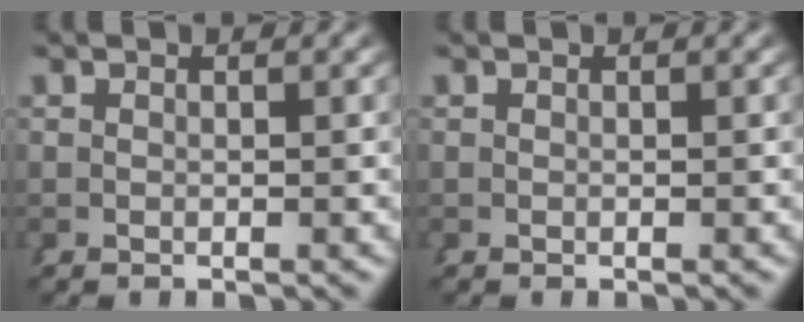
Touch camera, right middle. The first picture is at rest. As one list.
[{"total": 0.0}]